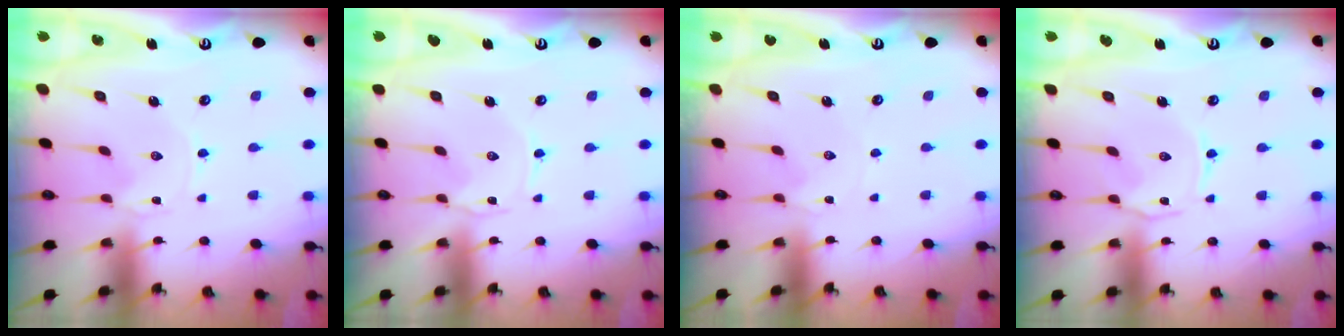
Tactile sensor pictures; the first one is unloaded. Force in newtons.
{"total": 0.7, "press": 0.7, "slide": 0.1}
{"total": 0.6, "press": 0.6, "slide": 0.3}
{"total": 1.5, "press": 1.4, "slide": 0.5}